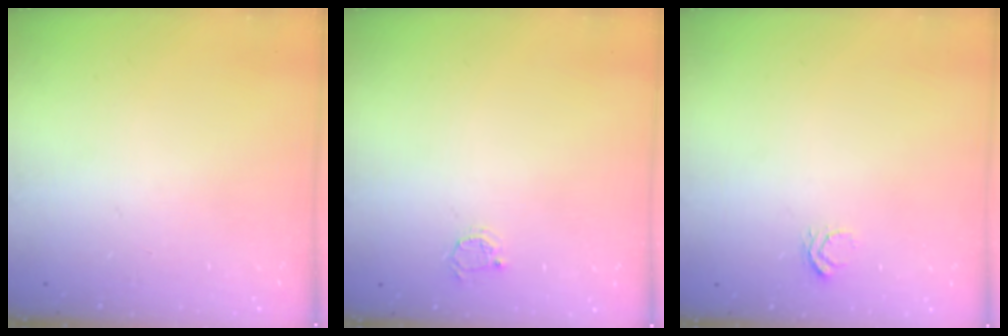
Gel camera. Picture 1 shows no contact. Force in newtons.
{"total": 2.5, "press": 2.5, "slide": 0.3}
{"total": 3.4, "press": 3.4, "slide": 0.3}